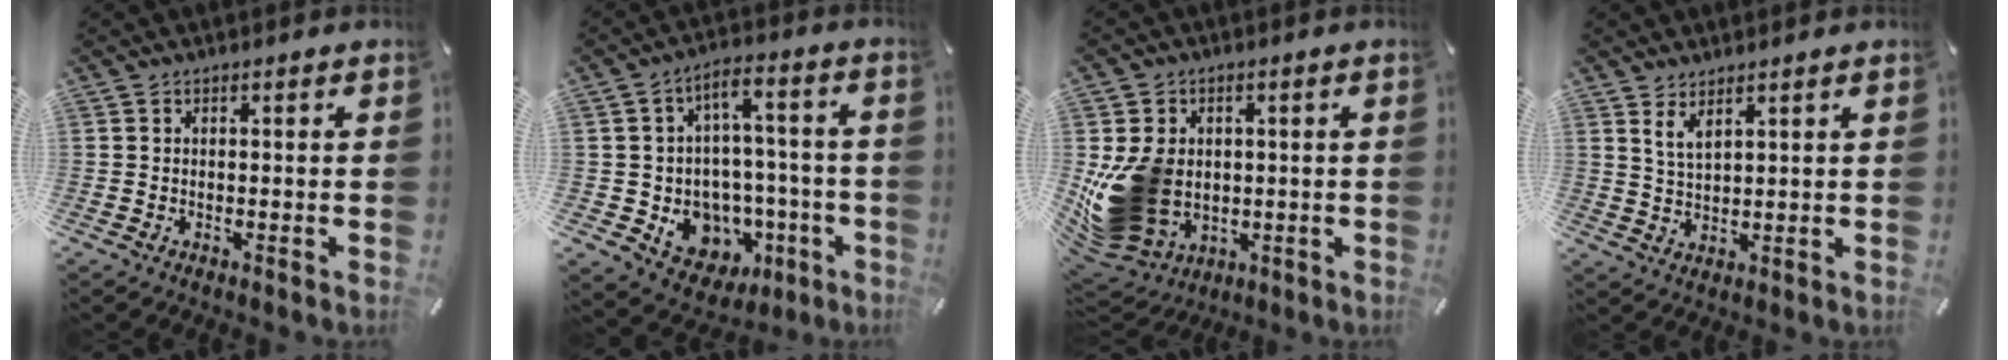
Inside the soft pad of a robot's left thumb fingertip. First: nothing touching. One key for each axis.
{"total": 10.5, "fx": -2.5, "fy": 9.5, "fz": 3.8, "tx": -0.033, "ty": 0.005, "tz": -0.028}
{"total": 14.5, "fx": -0.5, "fy": 12.3, "fz": 7.6, "tx": -0.167, "ty": -0.005, "tz": -0.004}
{"total": 4.0, "fx": 2.9, "fy": 1.3, "fz": 2.4, "tx": -0.053, "ty": -0.009, "tz": 0.054}